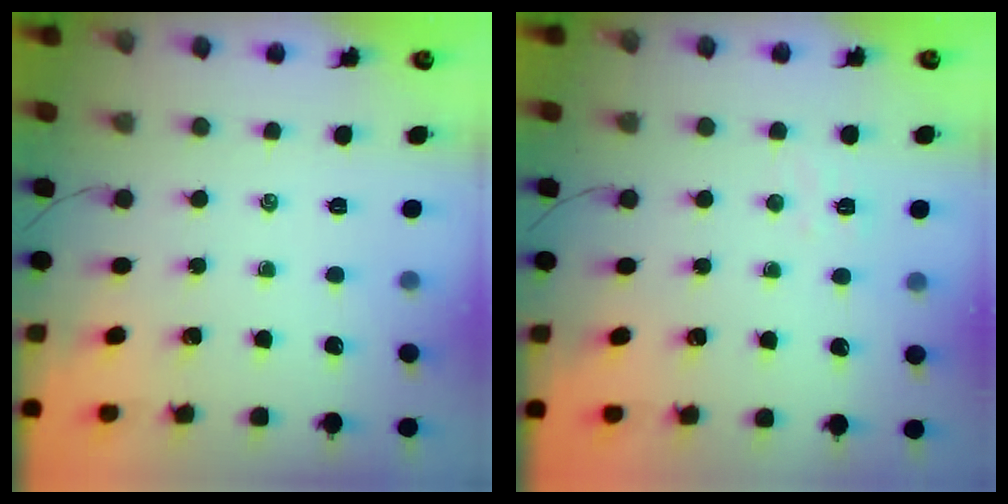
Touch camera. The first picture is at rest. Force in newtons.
{"total": 3.4, "press": 3.3, "slide": 1.1}